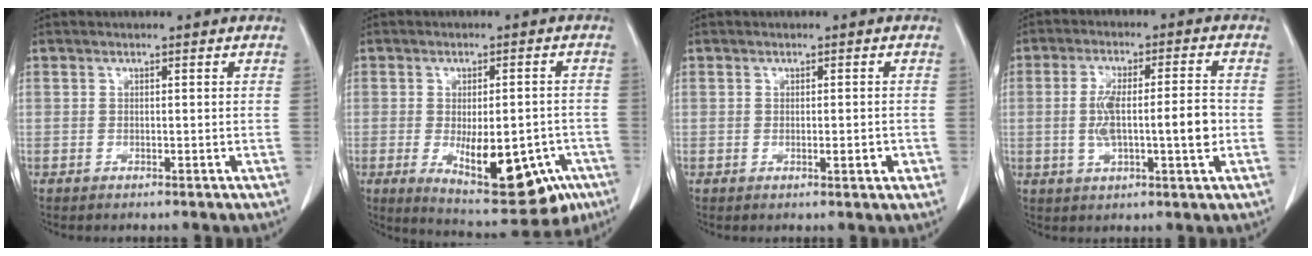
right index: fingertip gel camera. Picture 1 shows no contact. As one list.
[{"total": 15.1, "force": [-5.8, 6.2, 12.5], "torque": [-0.161, -0.001, -0.065]}, {"total": 2.2, "force": [-0.5, 0.5, 2.1], "torque": [-0.034, -0.003, -0.005]}, {"total": 9.6, "force": [-0.9, 1.8, 9.3], "torque": [-0.168, 0.013, -0.014]}]